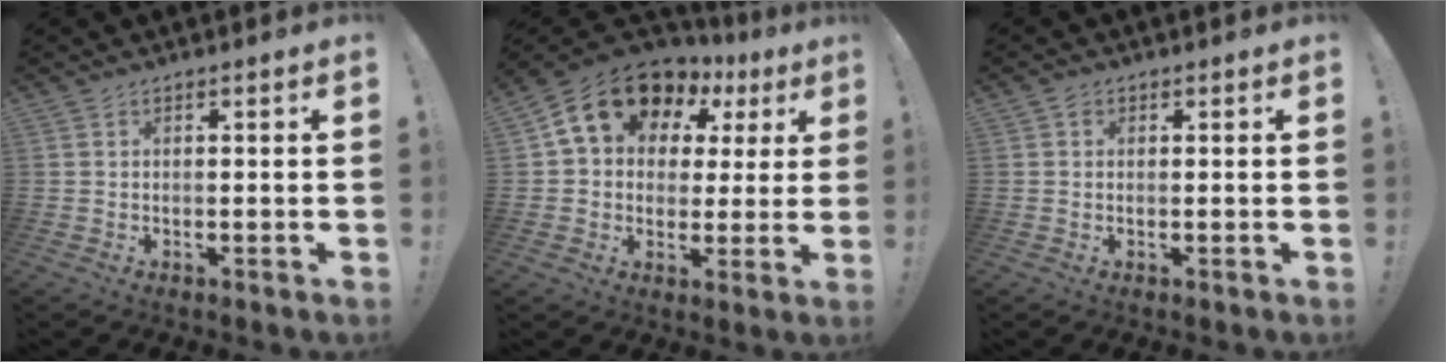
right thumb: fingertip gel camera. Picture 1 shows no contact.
{"total": 14.3, "force": [8.2, 9.5, 6.8], "torque": [-0.101, -0.052, 0.150]}
{"total": 0.8, "force": [0.2, 0.7, 0.2], "torque": [-0.003, 0.004, 0.003]}